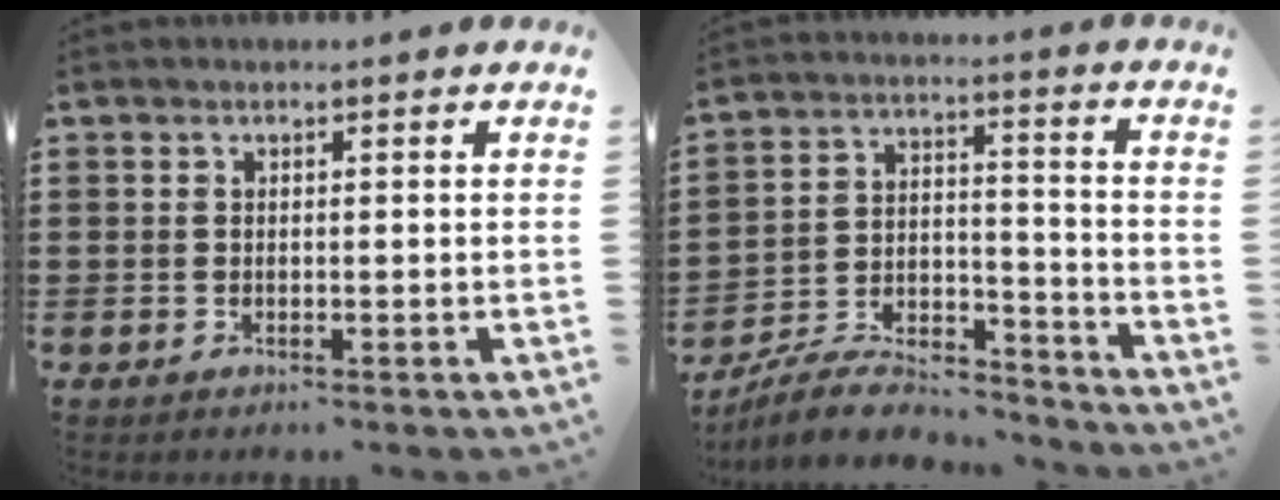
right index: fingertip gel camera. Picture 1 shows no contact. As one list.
[{"total": 8.1, "force": [-7.6, 1.5, 2.5], "torque": [-0.050, 0.012, -0.148]}]